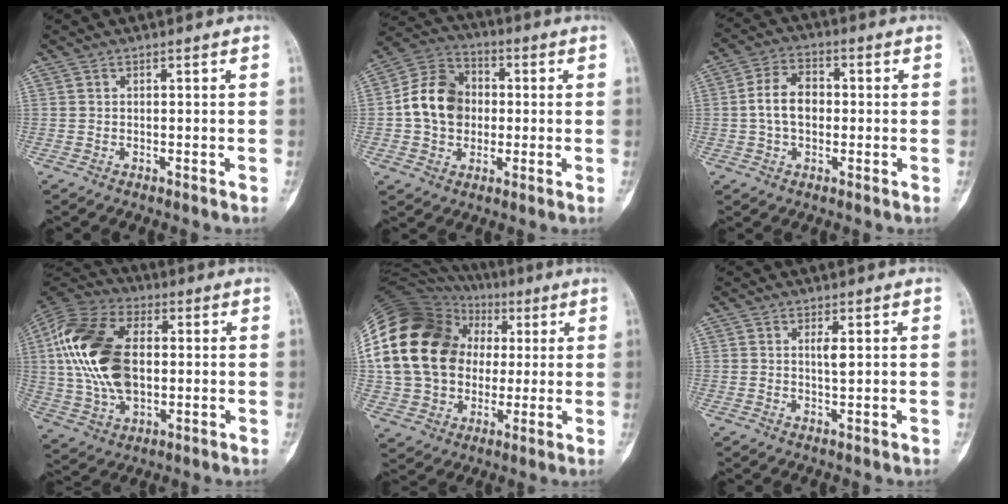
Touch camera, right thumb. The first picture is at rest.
{"total": 12.2, "force": [-0.2, 9.9, 7.1], "torque": [-0.100, 0.028, -0.011]}
{"total": 7.9, "force": [-0.3, 5.4, 5.7], "torque": [-0.093, 0.021, -0.013]}
{"total": 21.2, "force": [1.6, 13.0, 16.7], "torque": [-0.334, 0.009, 0.029]}
{"total": 25.6, "force": [3.0, 20.4, 15.1], "torque": [-0.283, 0.041, 0.062]}
{"total": 2.0, "force": [0.5, 0.5, 1.9], "torque": [-0.032, 0.001, 0.010]}